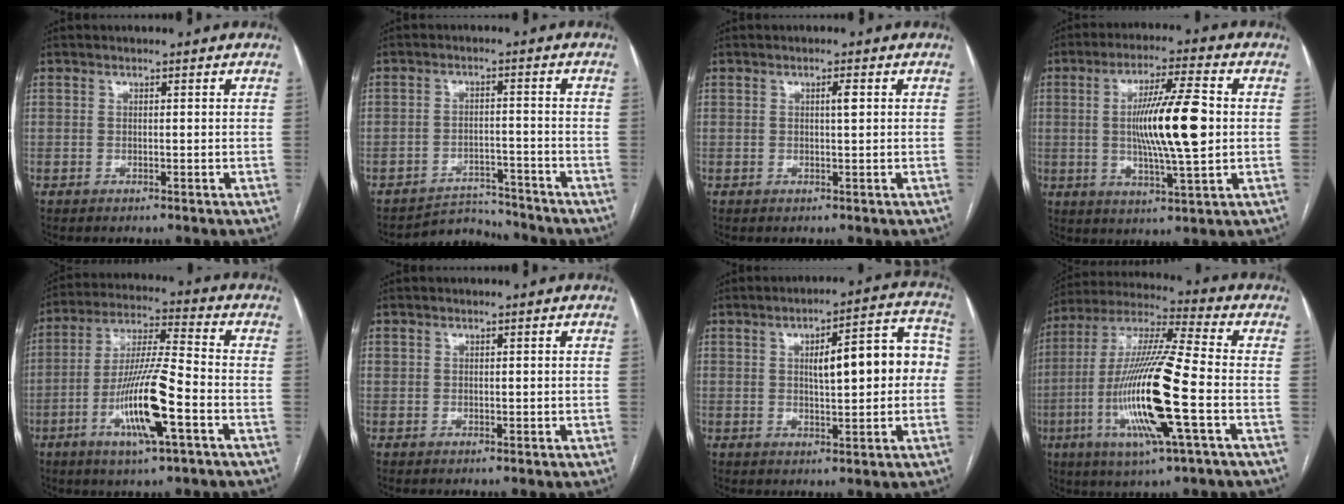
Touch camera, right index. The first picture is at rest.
{"total": 5.3, "force": [-5.1, 0.6, -1.3], "torque": [0.024, 0.011, -0.081]}
{"total": 1.4, "force": [0.4, 0.1, 1.3], "torque": [-0.024, 0.001, 0.005]}
{"total": 12.9, "force": [0.5, 1.0, 12.9], "torque": [-0.227, -0.001, 0.007]}
{"total": 13.9, "force": [-4.9, 1.0, 13.0], "torque": [-0.251, -0.008, -0.089]}
{"total": 1.1, "force": [0.5, 0.8, 0.5], "torque": [-0.009, 0.005, 0.013]}
{"total": 11.6, "force": [1.0, 3.1, 11.1], "torque": [-0.147, 0.039, 0.017]}
{"total": 19.0, "force": [-4.7, 1.0, 18.3], "torque": [-0.376, -0.015, -0.091]}